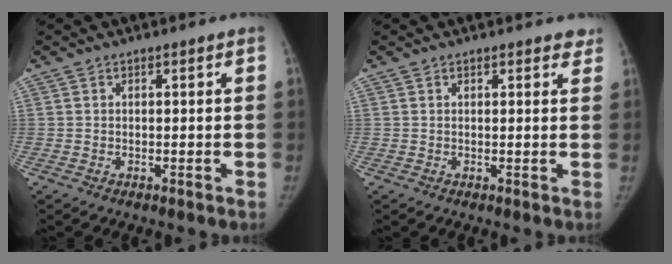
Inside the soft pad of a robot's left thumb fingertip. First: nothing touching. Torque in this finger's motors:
{"motor_torque": [0.20, -0.05, 0.48, -0.10, 0.02]}